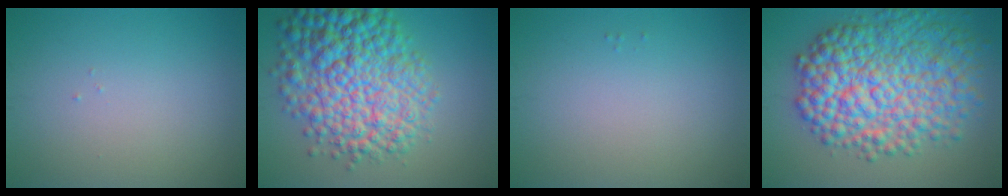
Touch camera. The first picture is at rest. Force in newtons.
{"total": 11.1, "press": 11.1, "slide": 0.2}
{"total": 0.0}
{"total": 11.7, "press": 11.7, "slide": 0.2}